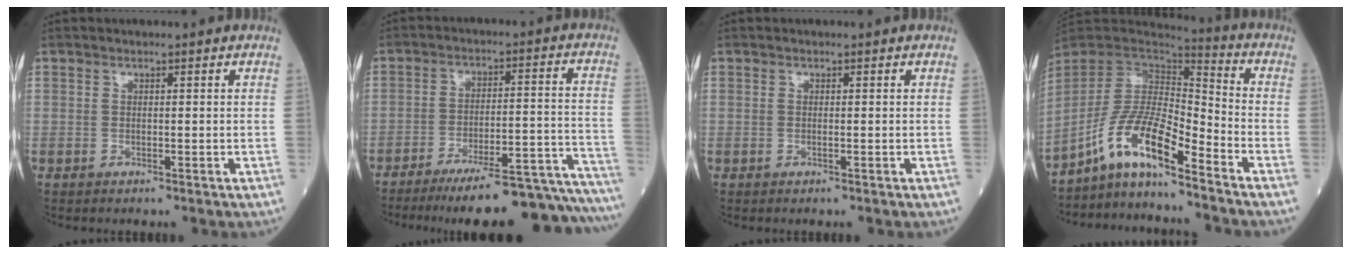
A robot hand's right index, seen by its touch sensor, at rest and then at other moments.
{"total": 24.4, "force": [-22.4, 0.7, 9.6], "torque": [-0.062, 0.012, -0.300]}
{"total": 0.0}
{"total": 11.7, "force": [-8.1, 1.5, 8.2], "torque": [-0.167, 0.011, -0.152]}